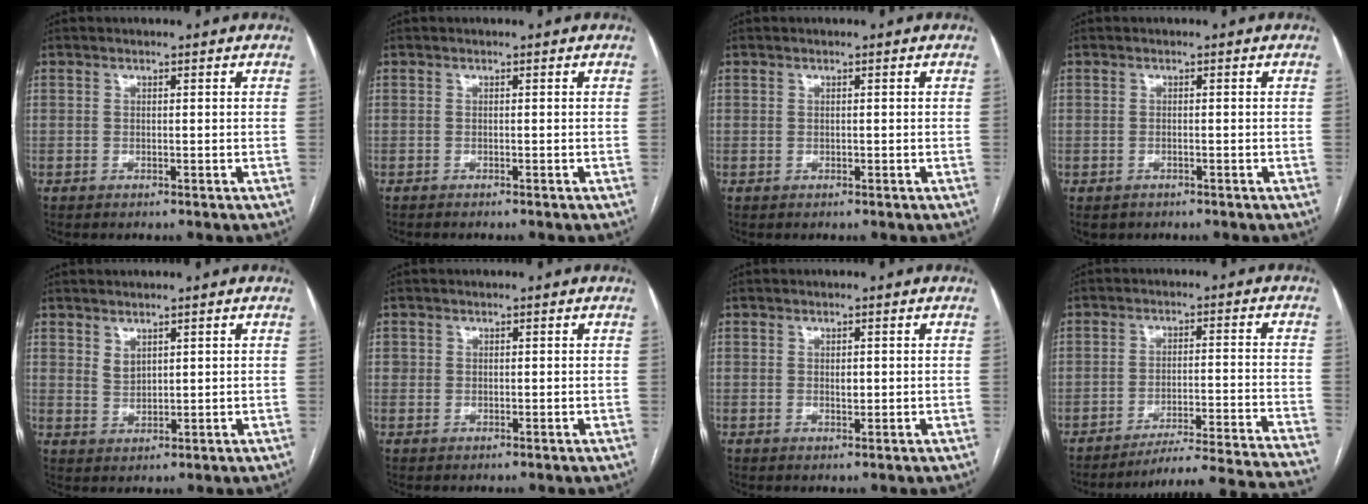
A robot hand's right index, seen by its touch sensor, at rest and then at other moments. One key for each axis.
{"total": 1.4, "fx": -1.2, "fy": -0.1, "fz": 0.8, "tx": -0.008, "ty": 0.002, "tz": -0.016}
{"total": 0.0}
{"total": 1.4, "fx": -1.0, "fy": 0.9, "fz": 0.6, "tx": -0.015, "ty": -0.001, "tz": -0.010}
{"total": 2.2, "fx": 1.5, "fy": 1.1, "fz": 1.1, "tx": -0.022, "ty": -0.003, "tz": 0.039}
{"total": 0.7, "fx": 0.1, "fy": 0.7, "fz": 0.1, "tx": 0.007, "ty": 0.004, "tz": -0.001}
{"total": 1.1, "fx": 0.1, "fy": 0.6, "fz": 0.9, "tx": -0.014, "ty": -0.001, "tz": 0.004}
{"total": 23.4, "fx": -21.7, "fy": -2.3, "fz": 8.4, "tx": -0.046, "ty": -0.017, "tz": -0.289}